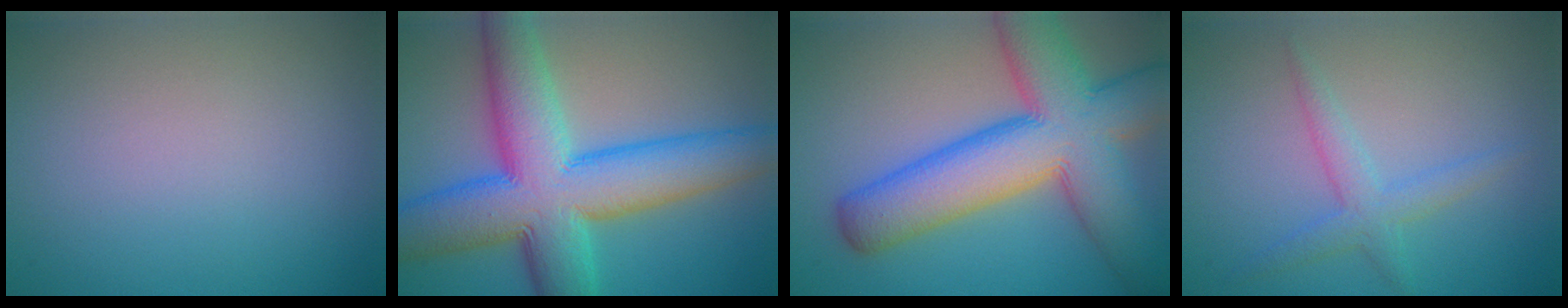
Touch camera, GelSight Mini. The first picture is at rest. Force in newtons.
{"total": 12.8, "press": 12.8, "slide": 0.3}
{"total": 12.6, "press": 12.6, "slide": 0.6}
{"total": 2.4, "press": 2.4, "slide": 0.1}